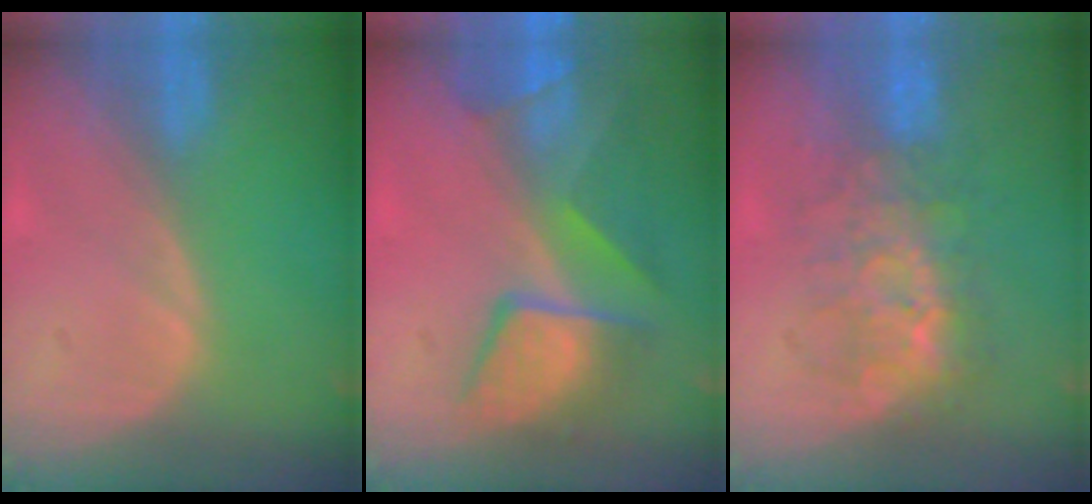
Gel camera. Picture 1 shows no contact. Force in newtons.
{"total": 10.1, "press": 8.7, "slide": 5.0}
{"total": 8.0, "press": 7.7, "slide": 2.0}